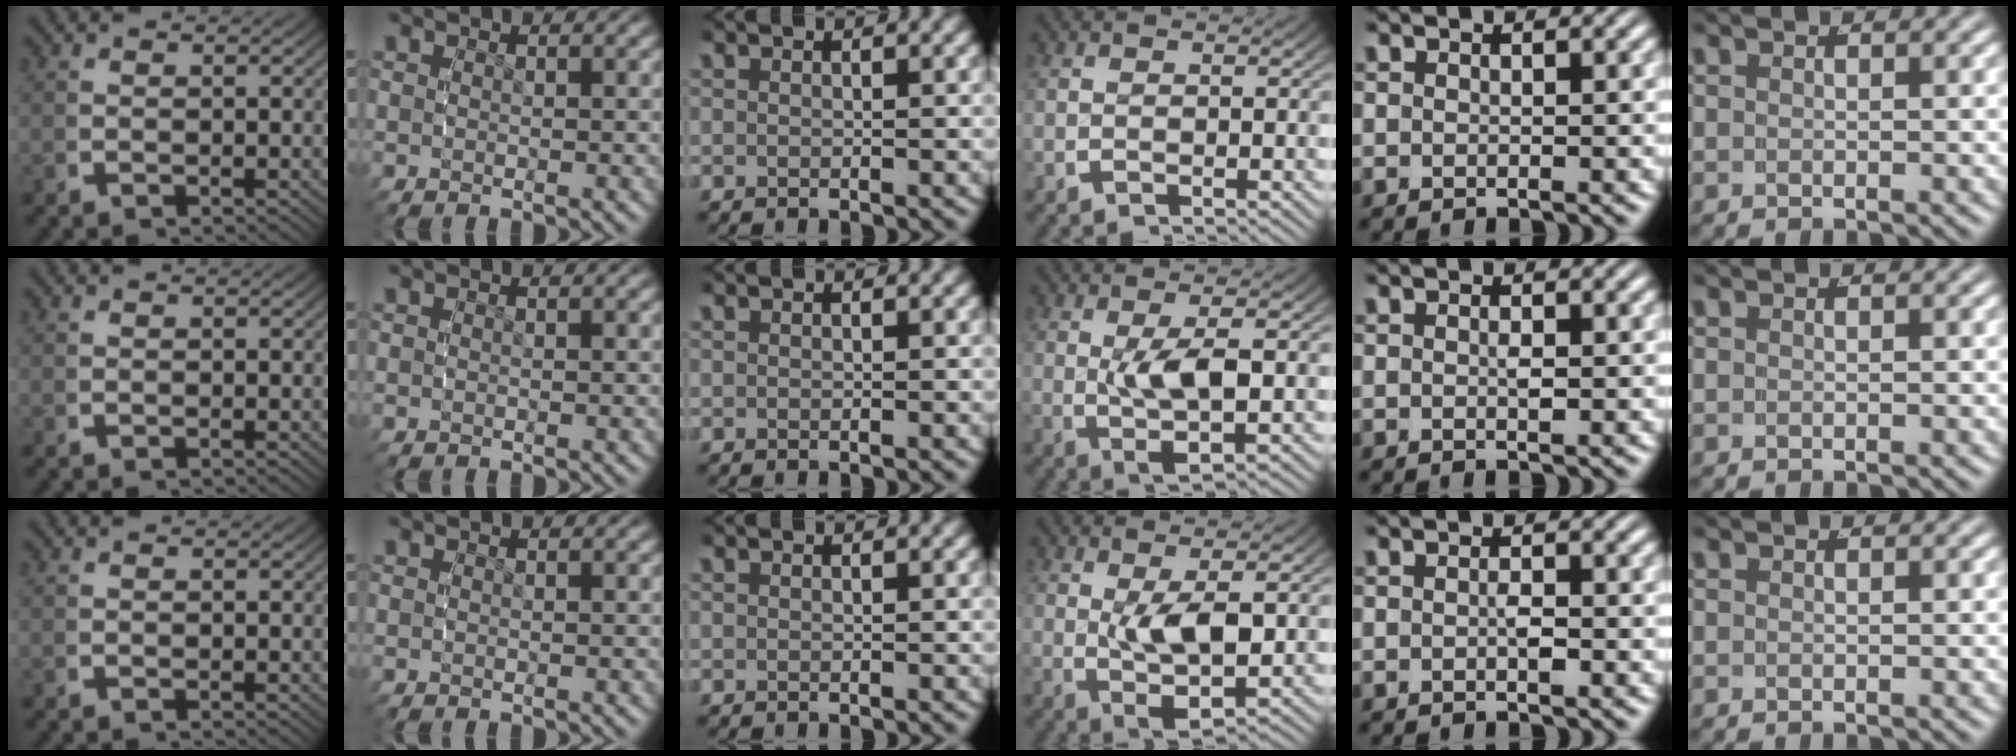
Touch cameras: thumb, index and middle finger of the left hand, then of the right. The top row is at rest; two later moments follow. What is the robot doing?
{"motion": "grasp_and_lifting", "object": "camera"}